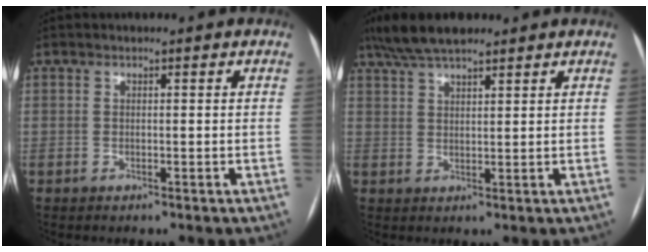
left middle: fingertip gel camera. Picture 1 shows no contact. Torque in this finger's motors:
{"motor_torque": [0.47, -0.45, 0.09, 0.02]}